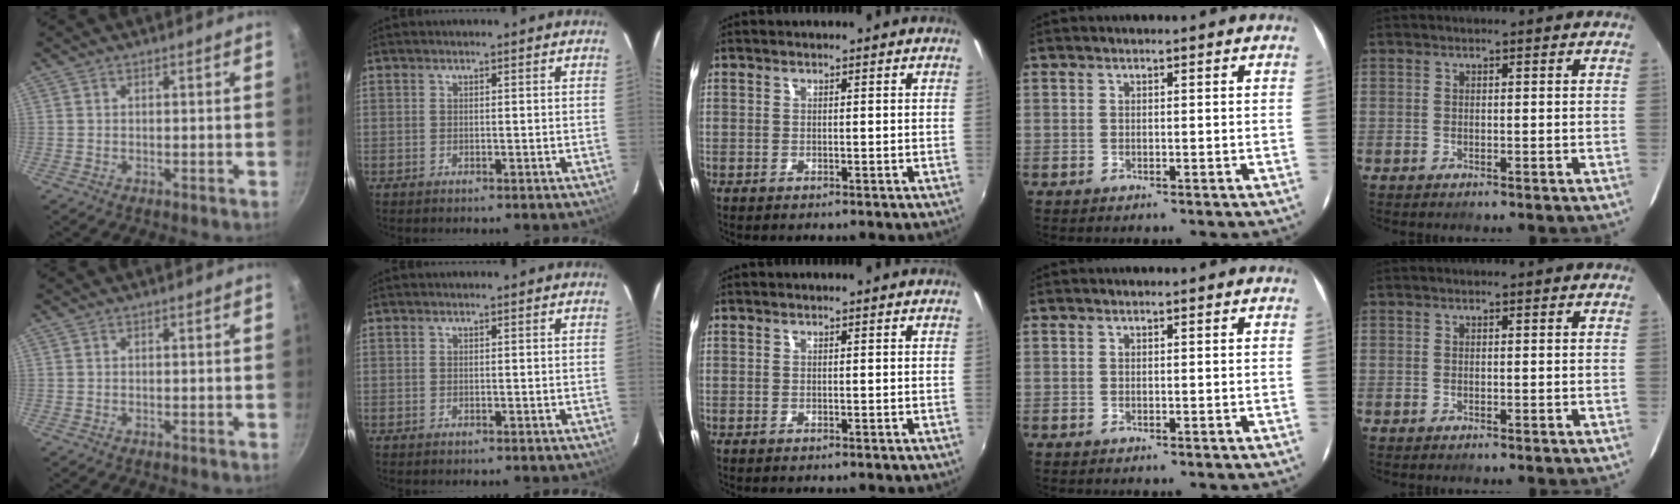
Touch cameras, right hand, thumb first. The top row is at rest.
{}